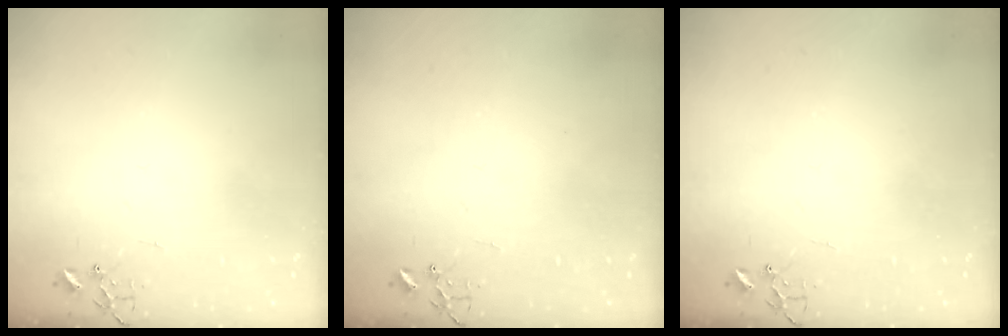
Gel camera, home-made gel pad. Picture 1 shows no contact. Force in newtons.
{"total": 0.0}
{"total": 0.0}